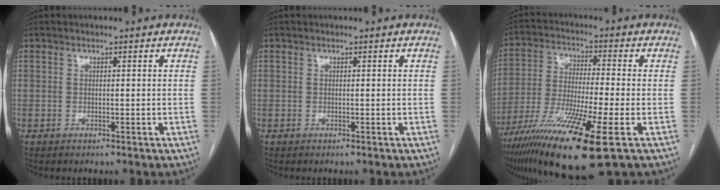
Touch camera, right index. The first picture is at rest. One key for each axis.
{"total": 0.0}
{"total": 17.3, "fx": -9.0, "fy": 0.5, "fz": 14.7, "tx": -0.283, "ty": -0.045, "tz": -0.161}